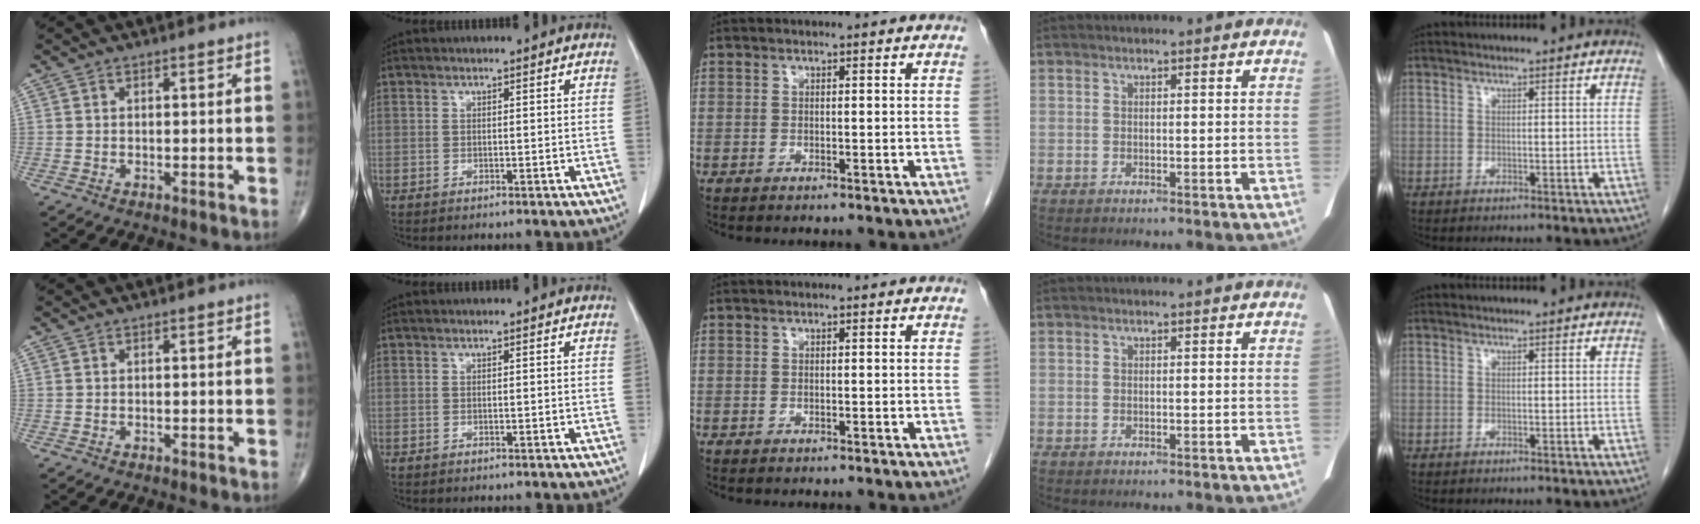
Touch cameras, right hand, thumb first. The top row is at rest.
{}